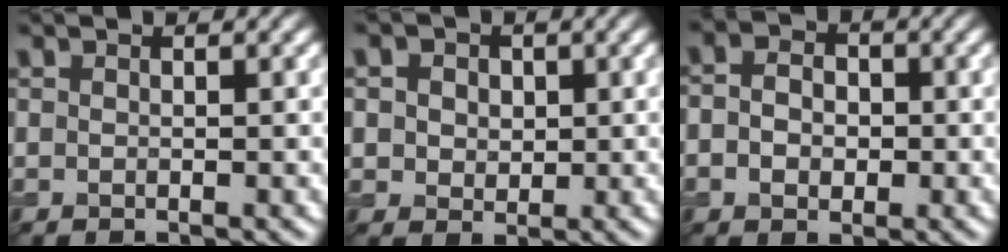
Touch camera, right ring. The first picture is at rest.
{"total": 4.2, "force": [1.4, 3.4, 2.0], "torque": [-0.033, 0.014, 0.007]}
{"total": 3.4, "force": [-0.2, 2.7, 2.0], "torque": [-0.032, 0.002, -0.012]}